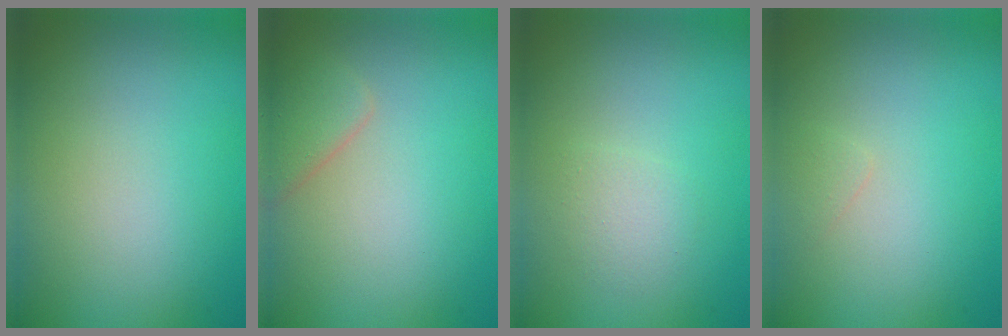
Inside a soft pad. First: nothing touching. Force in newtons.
{"total": 1.9, "press": 1.9, "slide": 0.2}
{"total": 1.4, "press": 1.4, "slide": 0.0}
{"total": 0.5, "press": 0.5, "slide": 0.0}